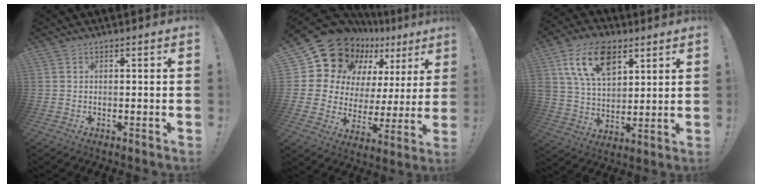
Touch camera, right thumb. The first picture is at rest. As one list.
[{"total": 18.2, "force": [13.7, 10.0, 6.7], "torque": [-0.114, -0.108, 0.270]}, {"total": 16.9, "force": [8.3, 10.3, 10.5], "torque": [-0.188, -0.026, 0.153]}]